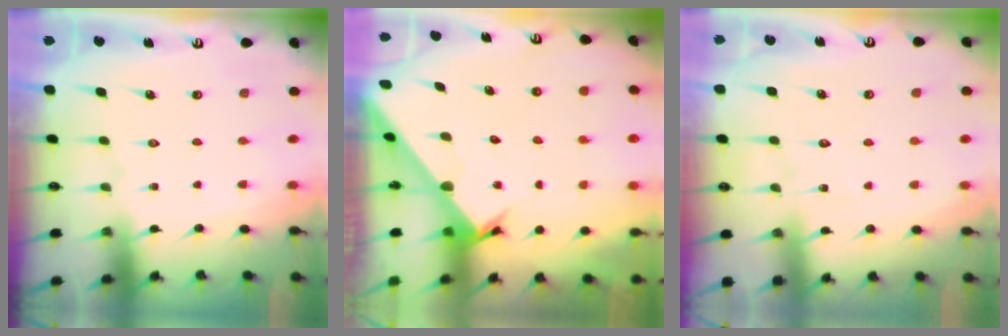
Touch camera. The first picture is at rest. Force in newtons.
{"total": 2.3, "press": 2.3, "slide": 0.1}
{"total": 3.3, "press": 3.3, "slide": 0.3}